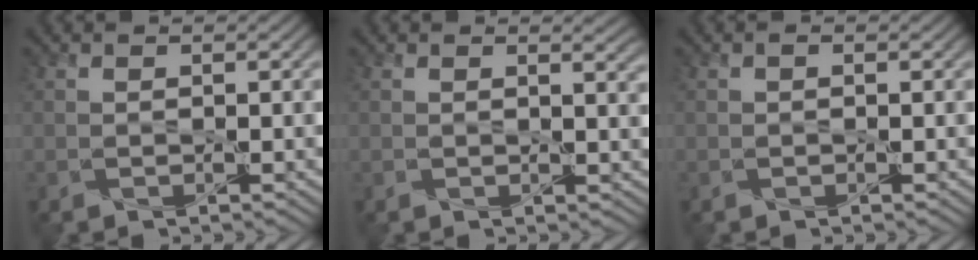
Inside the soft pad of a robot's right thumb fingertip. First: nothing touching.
{"total": 1.3, "force": [1.0, 0.2, 0.9], "torque": [-0.015, -0.003, 0.018]}
{"total": 0.6, "force": [-0.1, 0.3, 0.5], "torque": [-0.005, 0.001, -0.003]}